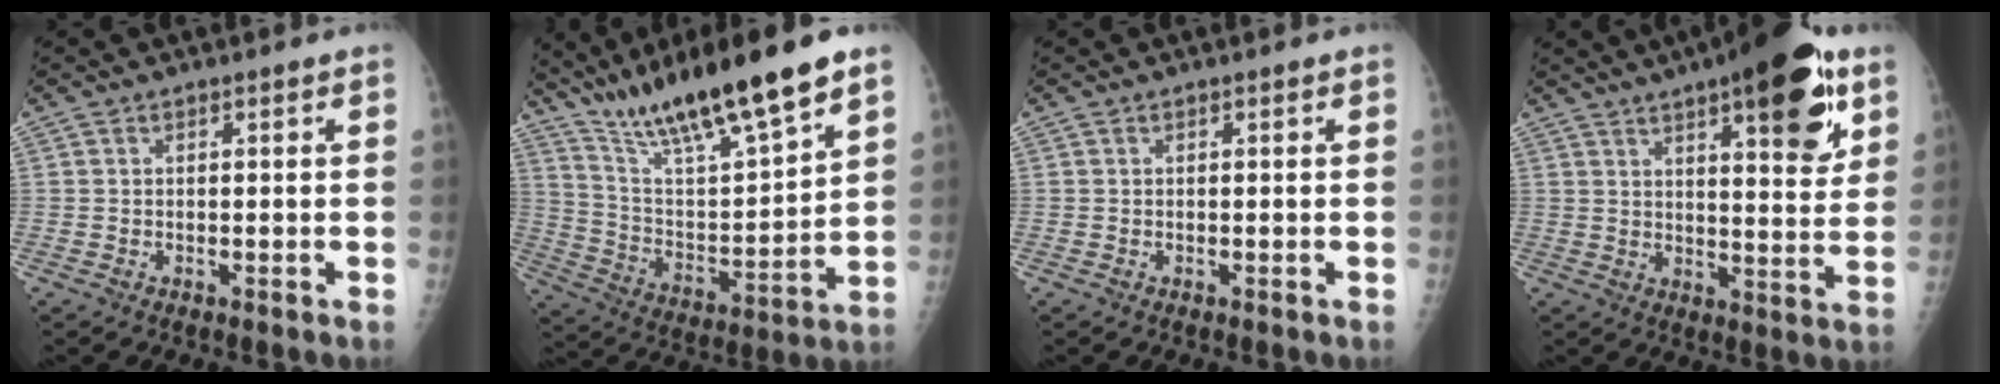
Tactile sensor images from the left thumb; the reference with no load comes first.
{"total": 21.6, "force": [16.0, 3.0, 14.2], "torque": [-0.229, -0.064, 0.290]}
{"total": 0.0}
{"total": 18.6, "force": [9.7, 5.9, 14.7], "torque": [-0.173, -0.036, 0.133]}